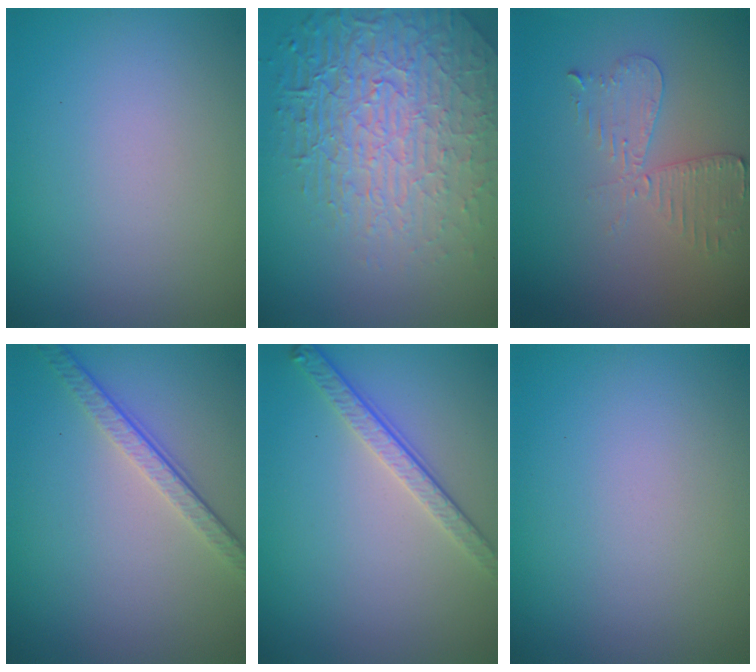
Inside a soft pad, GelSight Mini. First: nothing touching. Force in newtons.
{"total": 8.8, "press": 6.0, "slide": 6.4}
{"total": 2.6, "press": 2.5, "slide": 0.5}
{"total": 3.5, "press": 2.5, "slide": 2.5}
{"total": 2.9, "press": 2.5, "slide": 1.5}
{"total": 0.0}